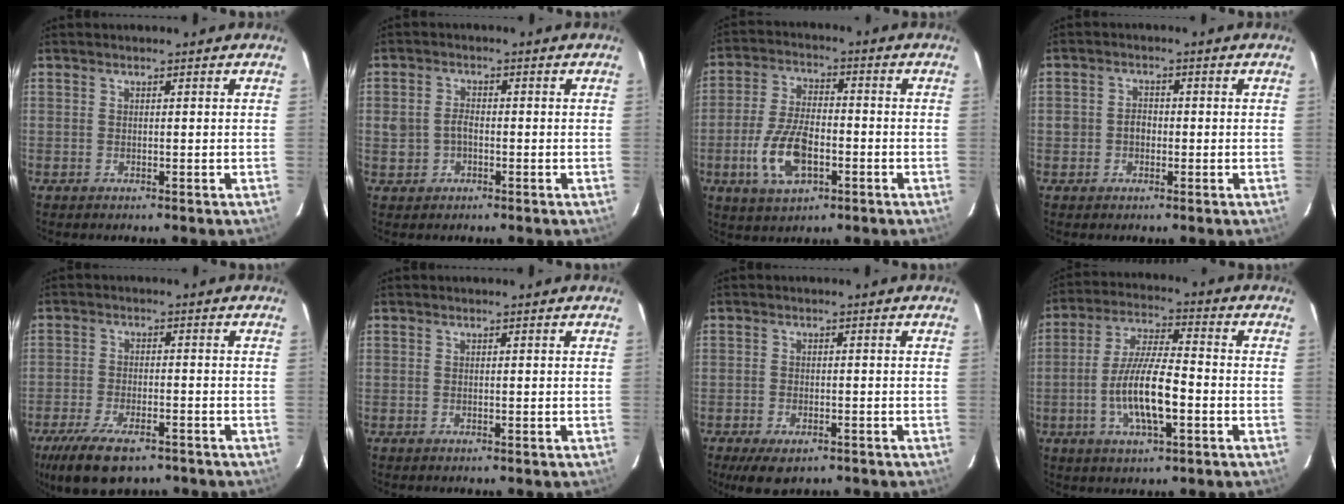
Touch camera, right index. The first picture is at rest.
{"total": 3.5, "force": [-0.7, 2.8, 2.0], "torque": [-0.044, 0.006, -0.007]}
{"total": 11.5, "force": [-3.9, 5.6, 9.3], "torque": [-0.197, -0.003, -0.068]}
{"total": 2.8, "force": [-0.8, 2.5, 1.2], "torque": [-0.024, 0.008, -0.012]}
{"total": 13.2, "force": [-9.2, 5.3, 7.8], "torque": [-0.181, -0.033, -0.155]}
{"total": 0.0}
{"total": 6.3, "force": [-4.4, 2.7, 3.6], "torque": [-0.085, -0.021, -0.070]}
{"total": 12.0, "force": [-3.4, 3.1, 11.1], "torque": [-0.220, -0.005, -0.062]}